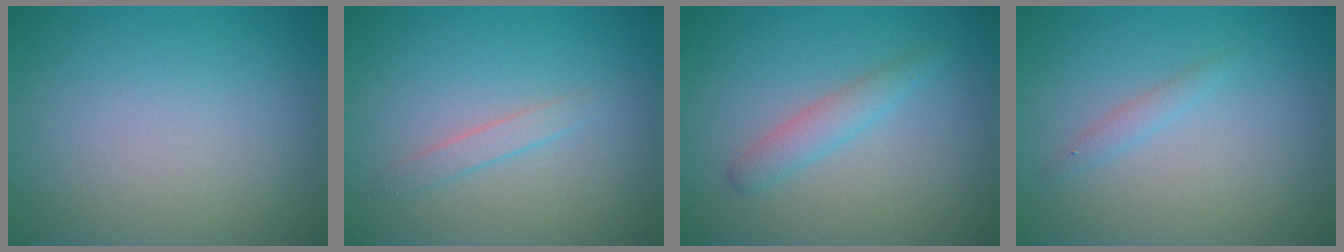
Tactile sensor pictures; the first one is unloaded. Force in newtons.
{"total": 1.1, "press": 1.1, "slide": 0.1}
{"total": 1.9, "press": 1.9, "slide": 0.1}
{"total": 0.9, "press": 0.9, "slide": 0.1}